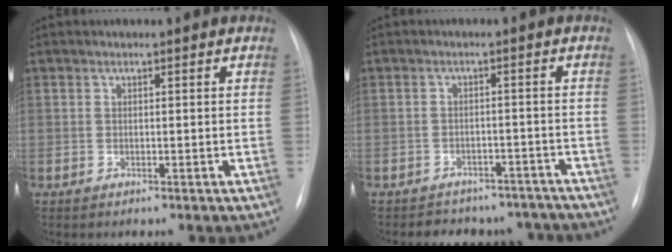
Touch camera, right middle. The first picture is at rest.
{"total": 9.8, "force": [-8.7, 4.4, 0.8], "torque": [-0.003, 0.021, -0.096]}